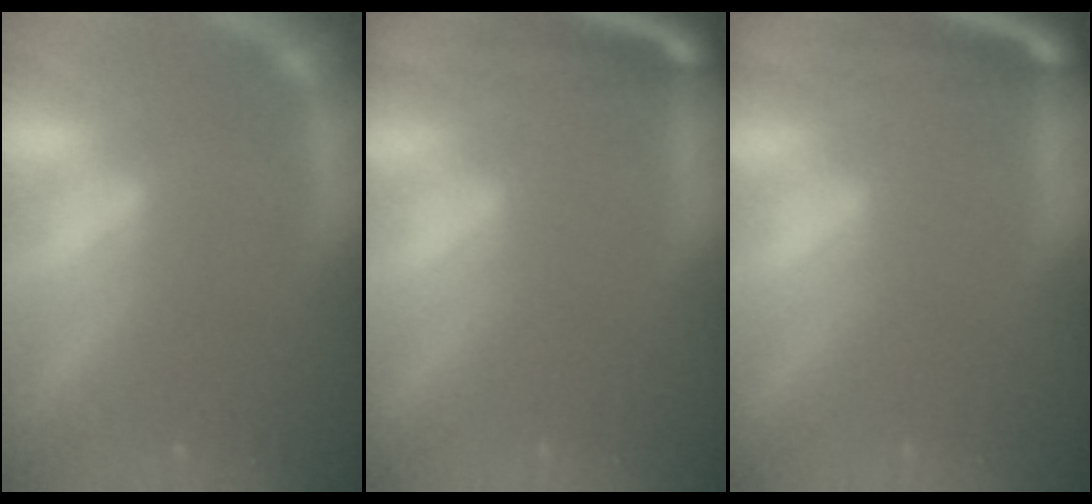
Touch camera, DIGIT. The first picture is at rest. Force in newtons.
{"total": 6.6}
{"total": 6.6}